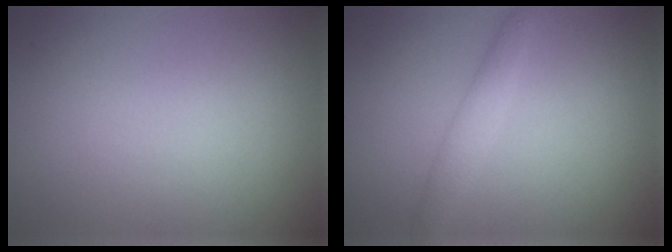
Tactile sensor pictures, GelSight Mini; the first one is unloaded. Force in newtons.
{"total": 2.0, "press": 2.0, "slide": 0.1}